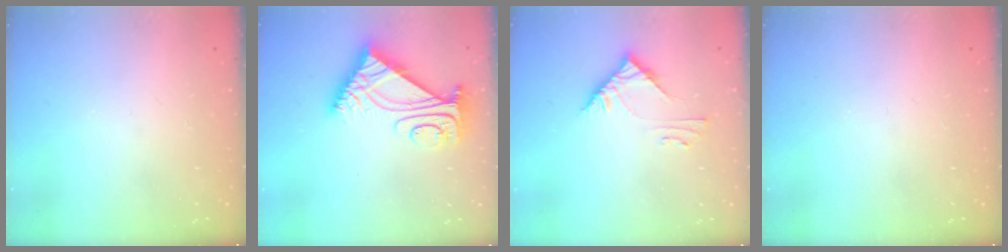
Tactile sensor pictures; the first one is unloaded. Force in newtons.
{"total": 8.6, "press": 8.5, "slide": 1.0}
{"total": 5.2, "press": 5.2, "slide": 0.5}
{"total": 0.0}